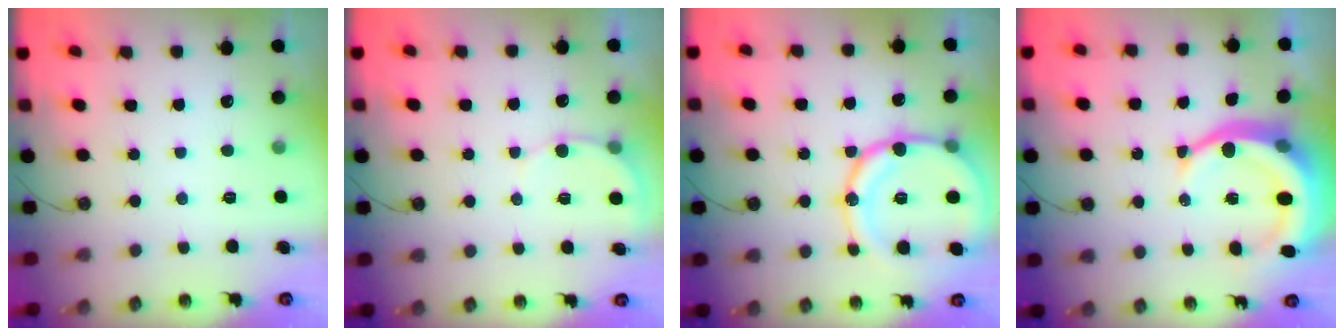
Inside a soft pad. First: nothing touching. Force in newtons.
{"total": 4.9, "press": 4.9, "slide": 0.4}
{"total": 19.2, "press": 18.9, "slide": 3.4}
{"total": 12.7, "press": 12.6, "slide": 1.6}